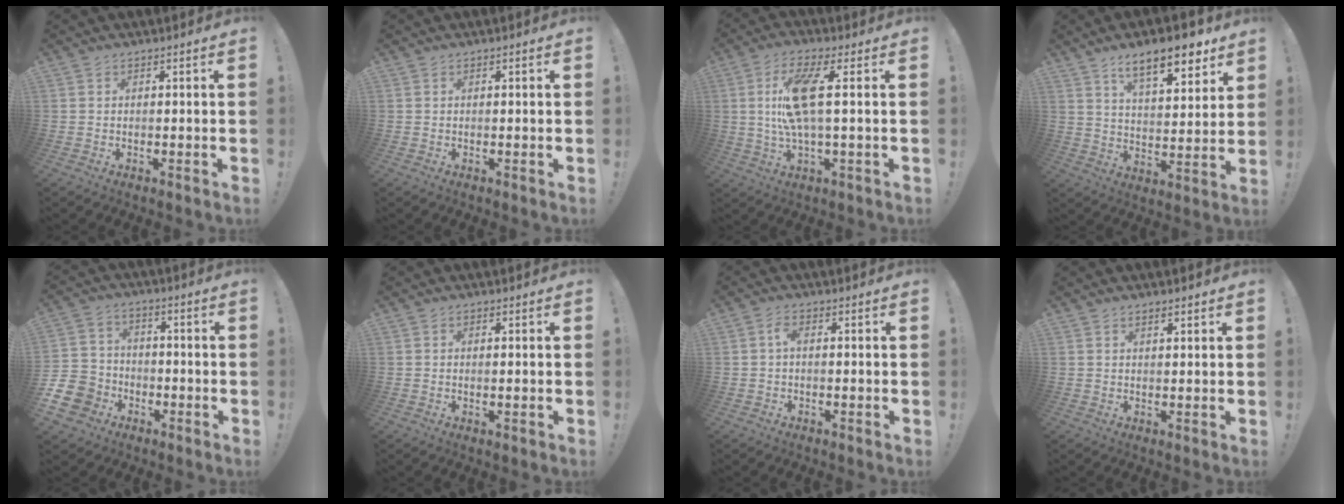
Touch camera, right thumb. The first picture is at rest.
{"total": 0.0}
{"total": 12.7, "force": [2.1, 3.0, 12.1], "torque": [-0.217, -0.006, 0.029]}
{"total": 13.9, "force": [9.2, 4.4, 9.5], "torque": [-0.137, -0.051, 0.149]}
{"total": 11.7, "force": [-5.5, 9.5, 3.9], "torque": [-0.074, 0.041, -0.096]}
{"total": 0.5, "force": [0.3, 0.1, 0.5], "torque": [0.006, -0.005, 0.002]}
{"total": 2.4, "force": [0.0, 0.8, 2.2], "torque": [-0.044, 0.005, -0.001]}
{"total": 1.5, "force": [1.2, 0.4, 0.9], "torque": [-0.013, -0.004, 0.020]}